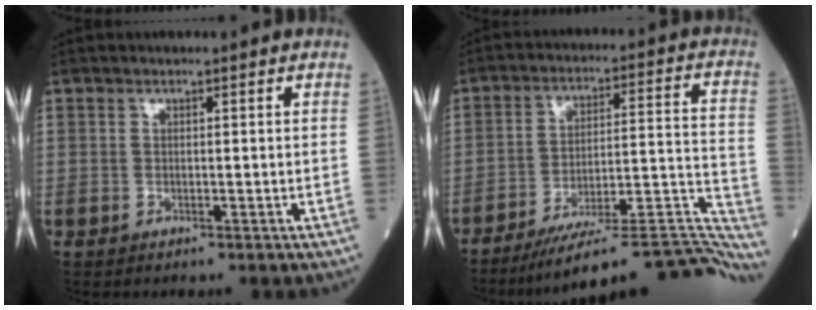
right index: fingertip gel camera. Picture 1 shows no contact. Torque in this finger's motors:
{"motor_torque": [0.14, -1.37, 0.40, 0.15]}